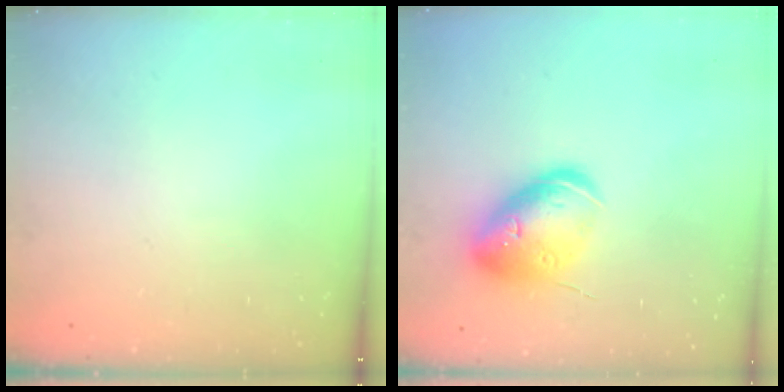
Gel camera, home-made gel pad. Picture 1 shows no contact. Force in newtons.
{"total": 16.0, "press": 15.8, "slide": 2.3}